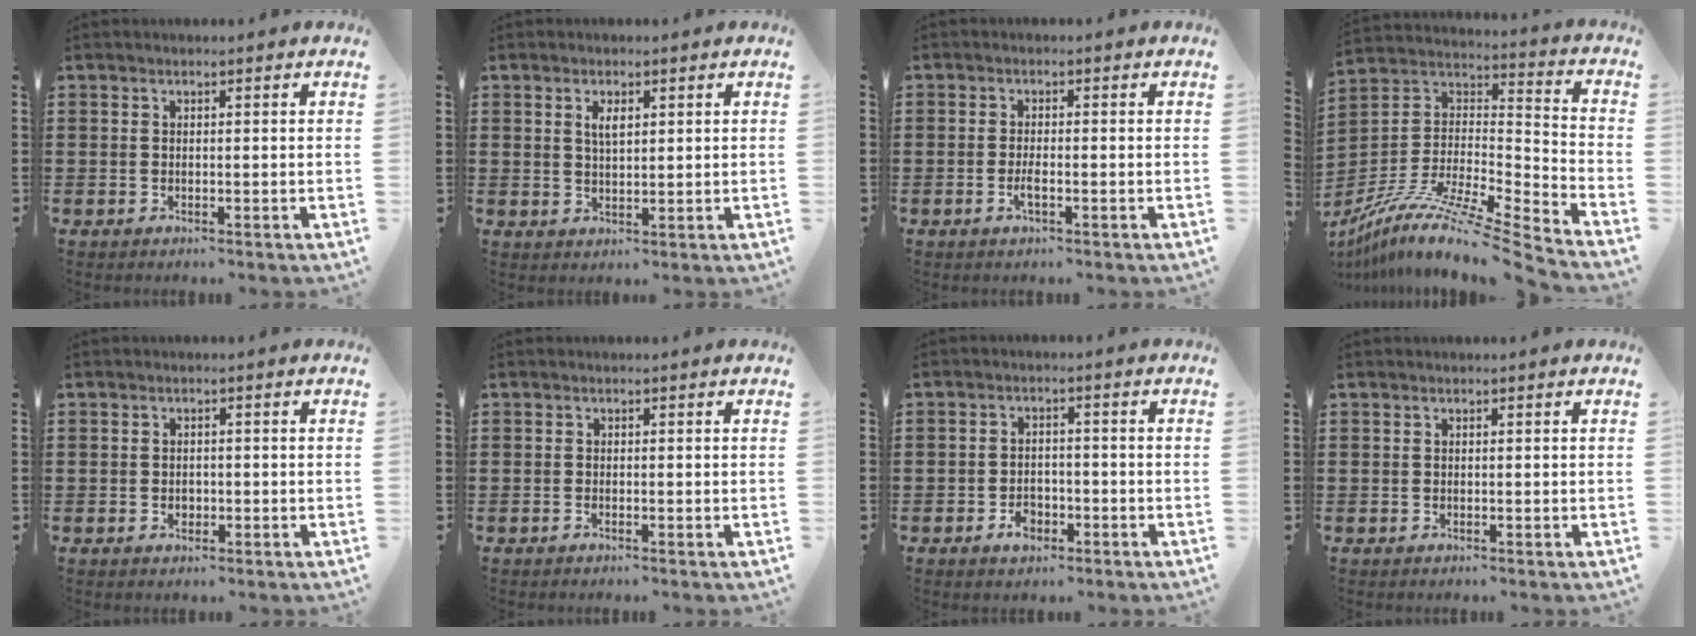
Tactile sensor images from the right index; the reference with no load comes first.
{"total": 2.5, "force": [1.0, 1.0, 2.1], "torque": [-0.044, 0.004, 0.017]}
{"total": 1.9, "force": [-0.8, 0.3, 1.7], "torque": [-0.037, -0.003, -0.017]}
{"total": 11.2, "force": [-8.7, 0.5, 7.0], "torque": [-0.133, -0.006, -0.169]}
{"total": 1.1, "force": [-0.2, 0.9, 0.6], "torque": [-0.012, 0.004, -0.006]}
{"total": 0.6, "force": [-0.6, -0.1, 0.2], "torque": [-0.005, -0.004, -0.011]}
{"total": 3.2, "force": [-1.7, 2.1, 1.7], "torque": [-0.031, 0.002, -0.033]}
{"total": 0.0}